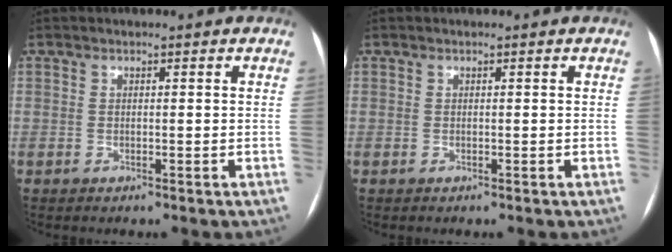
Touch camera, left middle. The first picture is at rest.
{"total": 0.0}